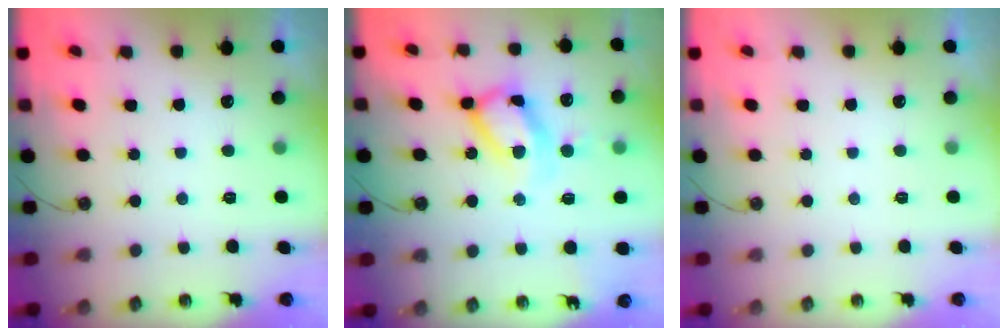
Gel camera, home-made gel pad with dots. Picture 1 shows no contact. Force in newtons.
{"total": 12.8, "press": 12.8, "slide": 1.5}
{"total": 0.0}